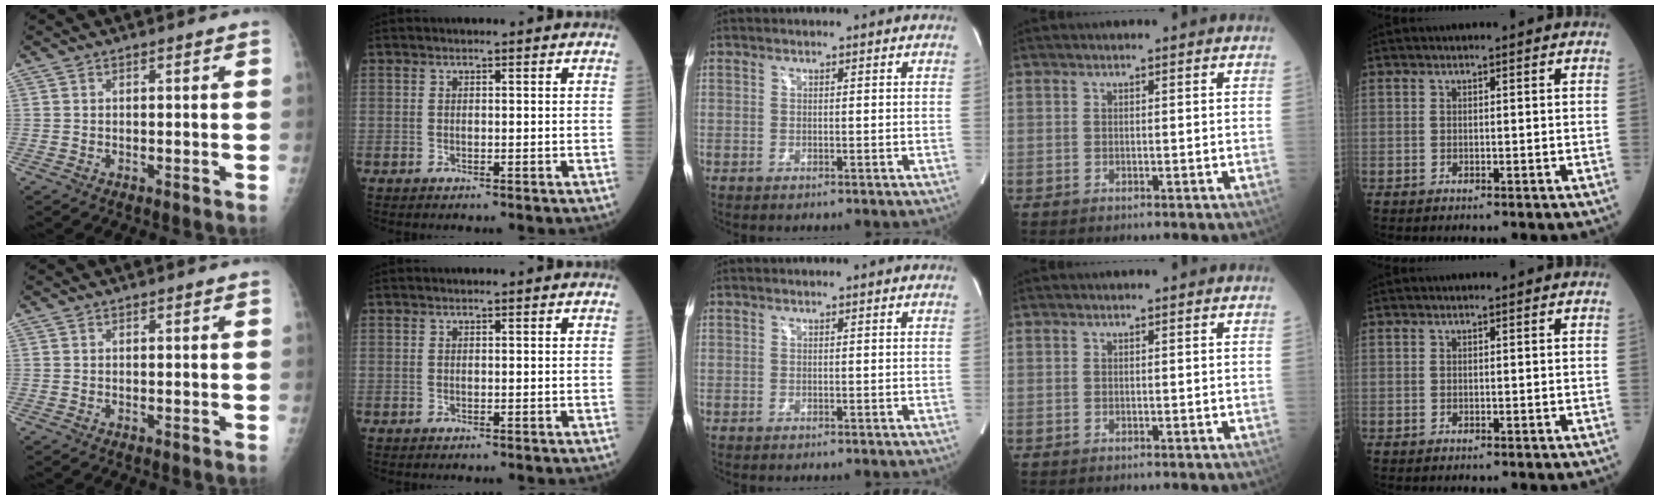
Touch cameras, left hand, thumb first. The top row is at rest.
{}